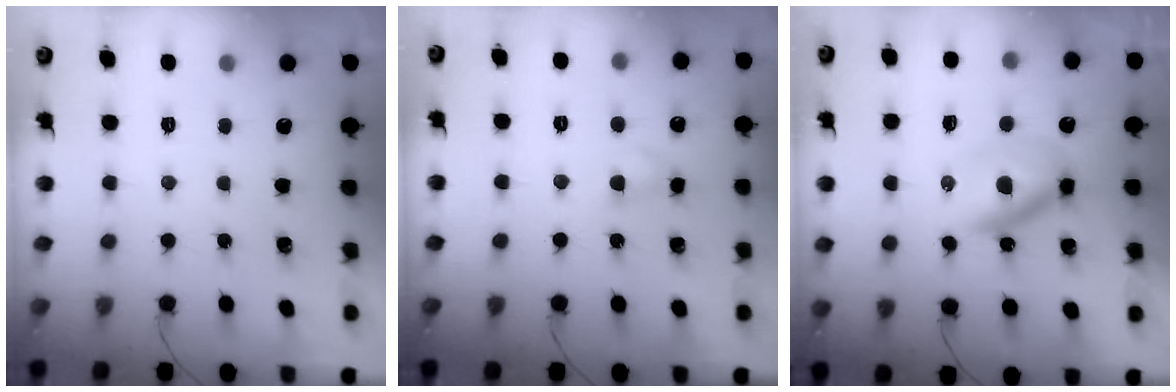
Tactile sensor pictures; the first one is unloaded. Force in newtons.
{"total": 2.6, "press": 2.3, "slide": 1.2}
{"total": 5.9, "press": 5.9, "slide": 0.5}